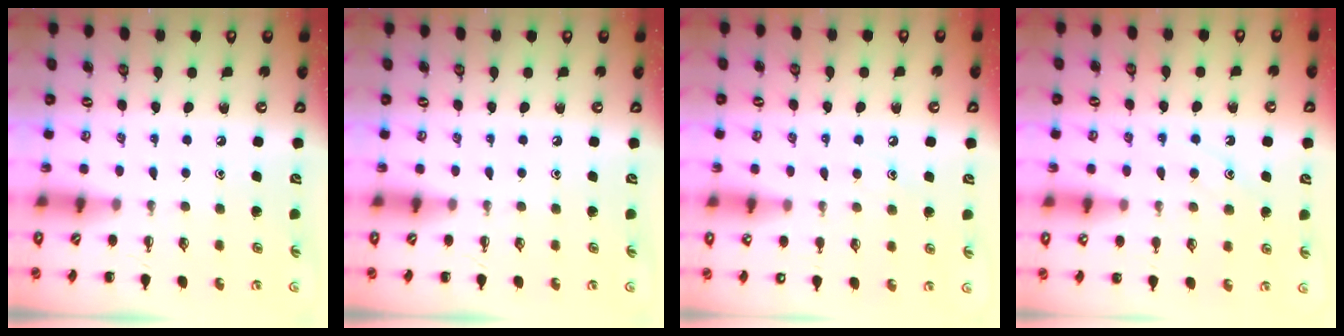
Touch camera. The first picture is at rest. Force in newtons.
{"total": 0.0}
{"total": 8.2, "press": 8.0, "slide": 1.8}
{"total": 11.2, "press": 11.2, "slide": 1.0}